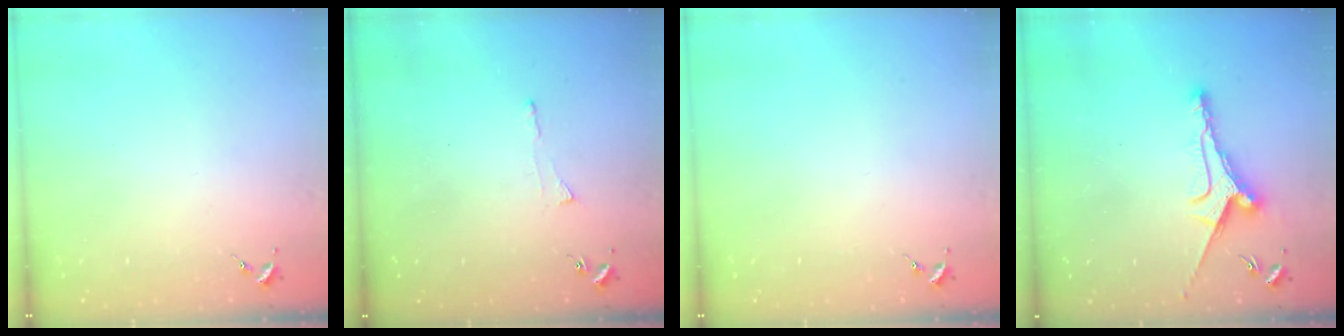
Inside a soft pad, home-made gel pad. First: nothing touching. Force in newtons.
{"total": 3.0, "press": 2.9, "slide": 0.5}
{"total": 0.0}
{"total": 8.4, "press": 8.4, "slide": 0.3}